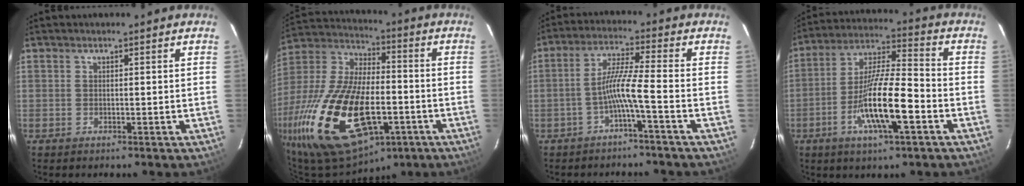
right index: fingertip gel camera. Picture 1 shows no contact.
{"total": 29.4, "force": [-11.6, 14.2, 23.0], "torque": [-0.483, -0.041, -0.188]}
{"total": 5.9, "force": [-2.8, -0.9, 5.2], "torque": [-0.115, 0.011, -0.052]}
{"total": 14.1, "force": [-5.3, 2.7, 12.8], "torque": [-0.250, -0.005, -0.102]}